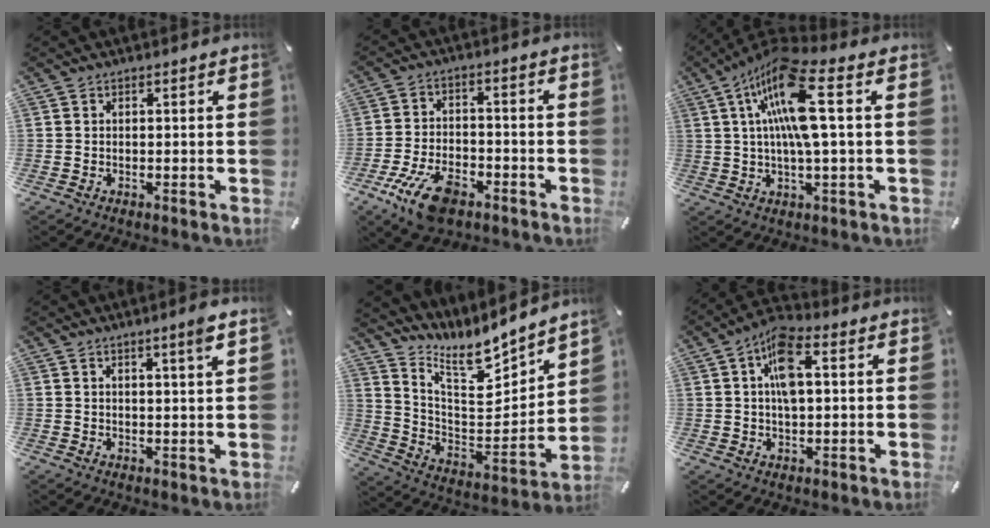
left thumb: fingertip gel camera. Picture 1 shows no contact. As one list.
[{"total": 11.2, "force": [-6.3, 5.6, 7.4], "torque": [-0.150, 0.027, -0.114]}, {"total": 15.5, "force": [3.8, 3.5, 14.6], "torque": [-0.303, -0.008, 0.056]}, {"total": 3.4, "force": [1.9, -0.1, 2.8], "torque": [-0.049, -0.006, 0.030]}, {"total": 12.0, "force": [9.8, 4.0, 5.7], "torque": [-0.109, -0.098, 0.171]}, {"total": 9.0, "force": [1.7, 4.4, 7.7], "torque": [-0.144, 0.009, 0.029]}]